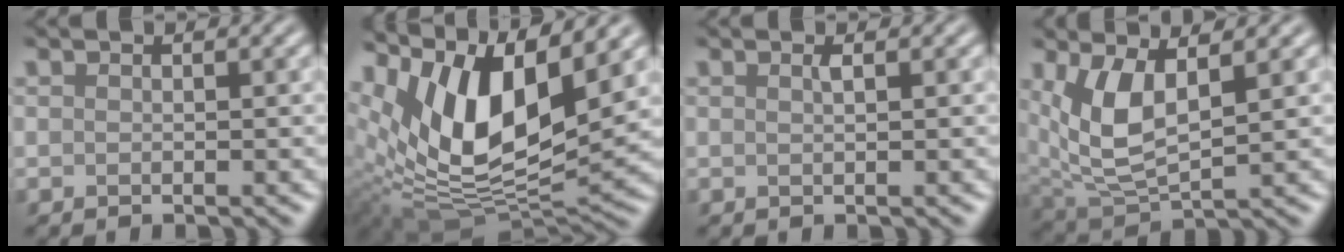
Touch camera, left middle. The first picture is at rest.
{"total": 13.1, "force": [5.9, 5.8, 10.1], "torque": [-0.189, 0.002, 0.112]}
{"total": 0.7, "force": [0.3, 0.2, 0.6], "torque": [-0.007, 0.001, 0.005]}
{"total": 5.9, "force": [1.8, 2.6, 5.0], "torque": [-0.118, -0.012, 0.042]}